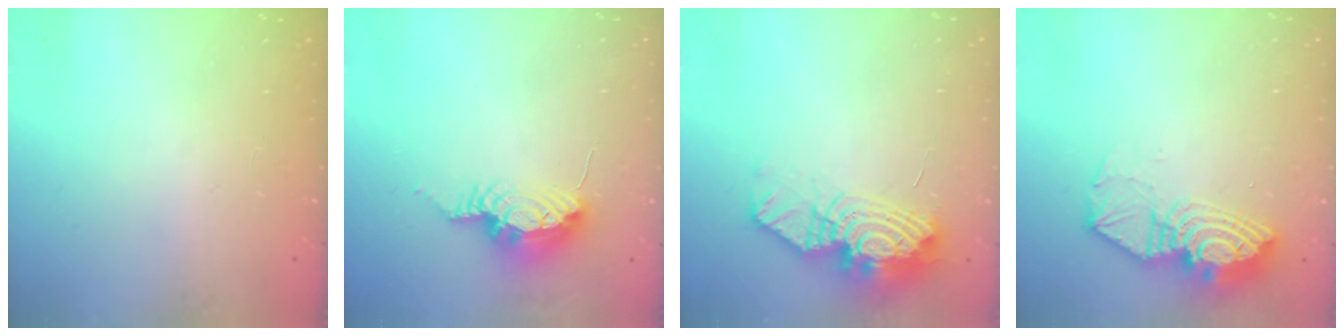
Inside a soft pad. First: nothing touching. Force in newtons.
{"total": 8.9, "press": 8.6, "slide": 2.1}
{"total": 15.9, "press": 15.9, "slide": 1.2}
{"total": 13.6, "press": 13.5, "slide": 1.2}